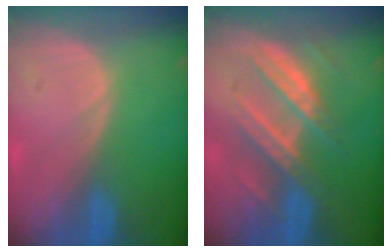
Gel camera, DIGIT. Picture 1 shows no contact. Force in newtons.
{"total": 7.3, "press": 7.3, "slide": 0.1}